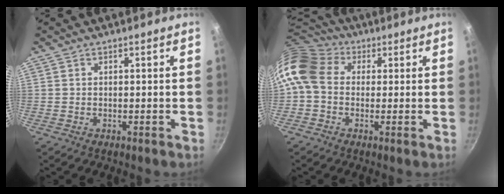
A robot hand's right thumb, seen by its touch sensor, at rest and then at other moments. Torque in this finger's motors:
{"motor_torque": [1.39, 1.44, 0.30, -0.21, 0.48]}